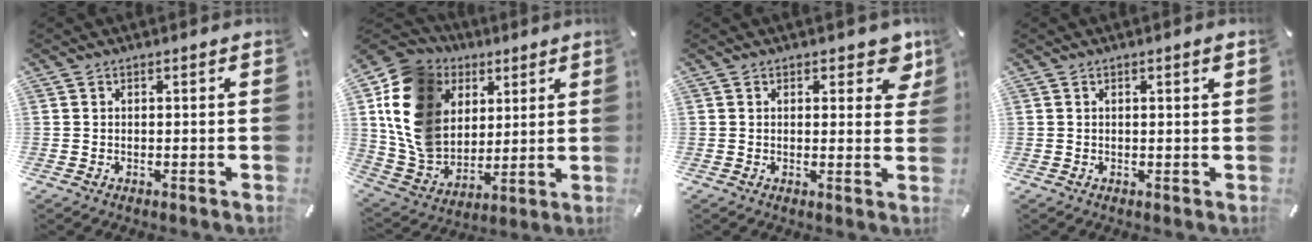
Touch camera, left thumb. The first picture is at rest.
{"total": 16.7, "force": [4.3, 14.3, 7.4], "torque": [-0.177, -0.016, 0.086]}
{"total": 6.0, "force": [3.3, 3.3, 3.8], "torque": [-0.026, -0.016, 0.049]}
{"total": 1.2, "force": [0.5, 0.2, 1.1], "torque": [-0.022, 0.001, 0.007]}